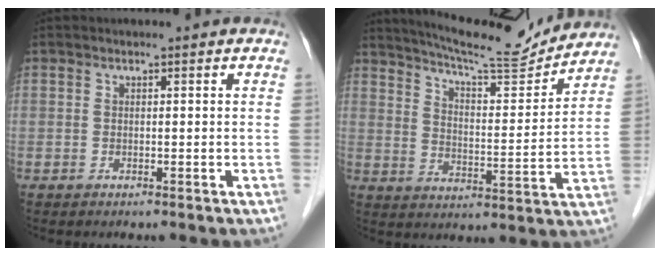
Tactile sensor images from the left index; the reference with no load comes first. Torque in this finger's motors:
{"motor_torque": [0.35, -1.79, 0.49, 0.10]}